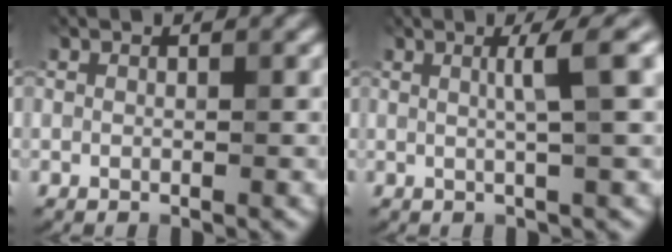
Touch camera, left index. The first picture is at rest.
{"total": 3.1, "force": [0.7, 0.1, 3.0], "torque": [-0.048, 0.014, 0.008]}